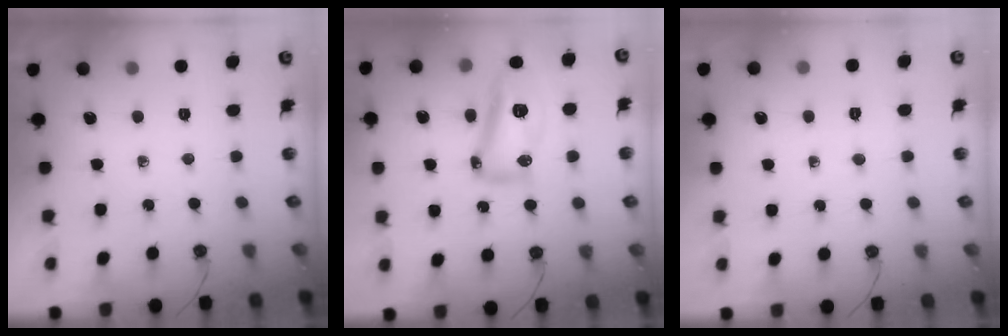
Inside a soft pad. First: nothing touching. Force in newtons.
{"total": 16.4, "press": 14.7, "slide": 7.2}
{"total": 2.8, "press": 2.7, "slide": 0.4}